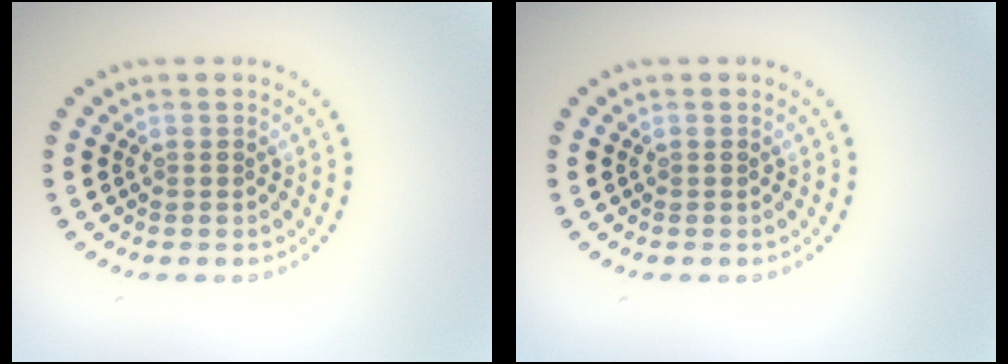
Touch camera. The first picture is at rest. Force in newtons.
{"total": 0.0}